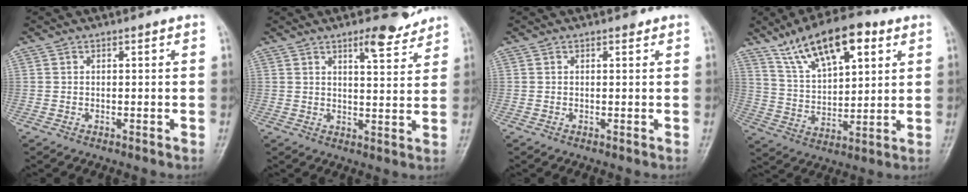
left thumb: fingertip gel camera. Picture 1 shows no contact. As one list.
[{"total": 6.2, "force": [4.7, 1.6, 3.7], "torque": [-0.041, -0.035, 0.067]}, {"total": 0.7, "force": [0.5, 0.4, 0.3], "torque": [-0.003, -0.002, 0.003]}, {"total": 15.9, "force": [8.9, 6.7, 11.3], "torque": [-0.160, -0.021, 0.157]}]